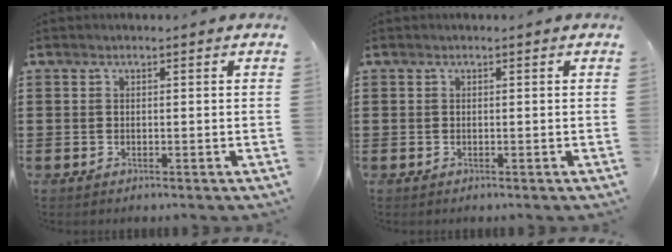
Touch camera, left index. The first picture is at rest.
{"total": 0.0}